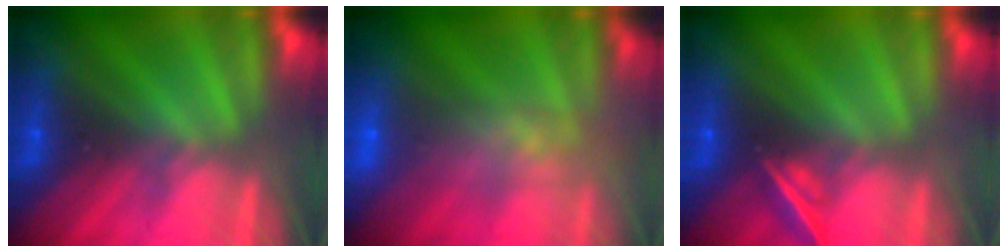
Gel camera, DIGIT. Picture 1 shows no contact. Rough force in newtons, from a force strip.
{"total": 7.8}
{"total": 2.1}